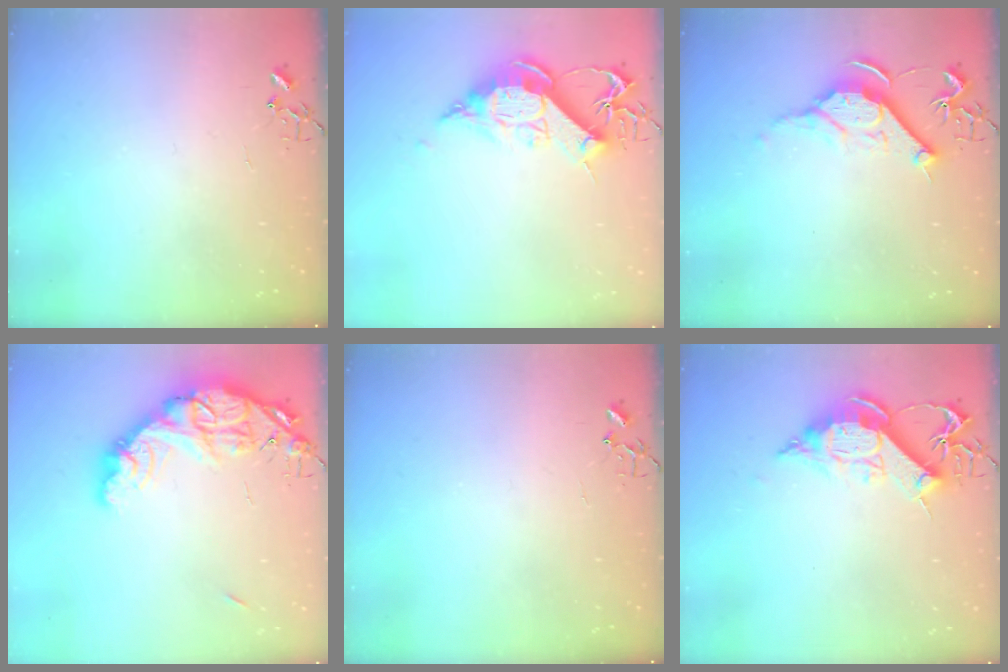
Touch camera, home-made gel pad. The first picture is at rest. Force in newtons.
{"total": 13.9, "press": 13.9, "slide": 1.1}
{"total": 11.4, "press": 11.4, "slide": 1.2}
{"total": 20.6, "press": 20.5, "slide": 1.7}
{"total": 0.0}
{"total": 12.1, "press": 12.1, "slide": 0.6}